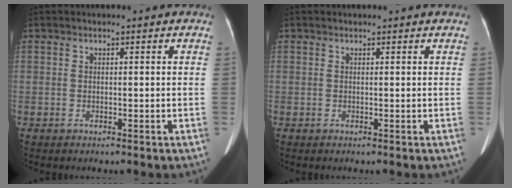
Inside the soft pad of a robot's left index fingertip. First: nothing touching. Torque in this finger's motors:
{"motor_torque": [-0.02, -0.13, -0.08, 0.02]}